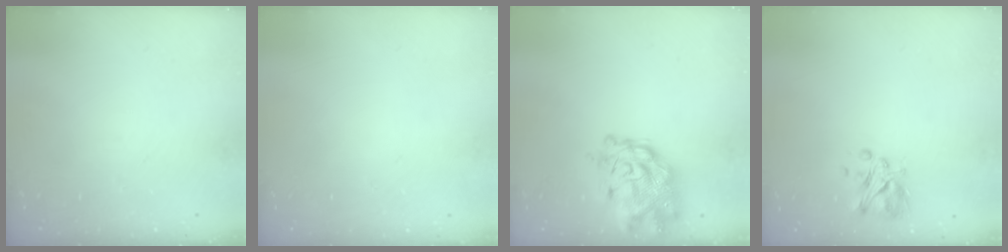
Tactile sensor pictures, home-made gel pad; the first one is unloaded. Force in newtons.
{"total": 1.9, "press": 1.9, "slide": 0.2}
{"total": 8.9, "press": 8.3, "slide": 3.1}
{"total": 3.8, "press": 3.7, "slide": 1.0}